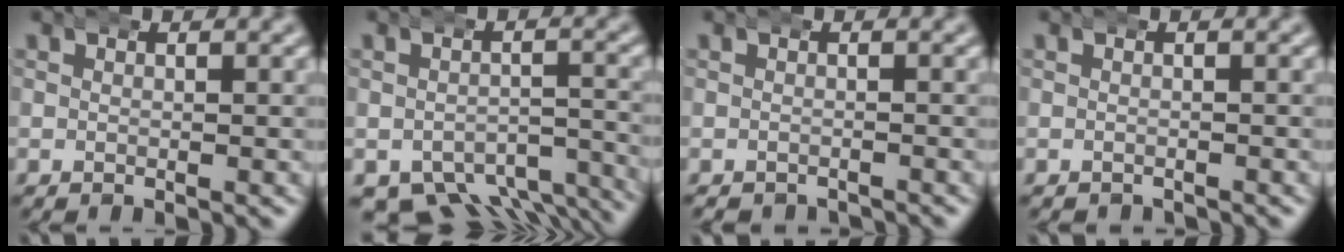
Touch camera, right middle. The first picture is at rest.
{"total": 8.0, "force": [-6.2, 3.8, 3.2], "torque": [-0.036, -0.031, -0.088]}
{"total": 1.4, "force": [-1.3, 0.2, -0.3], "torque": [0.002, -0.011, -0.016]}
{"total": 0.8, "force": [-0.7, 0.0, -0.3], "torque": [0.003, -0.005, -0.007]}